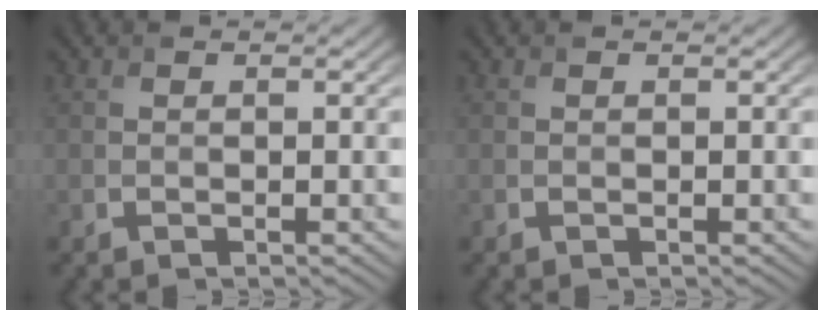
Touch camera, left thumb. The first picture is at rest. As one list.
[{"total": 0.0}]